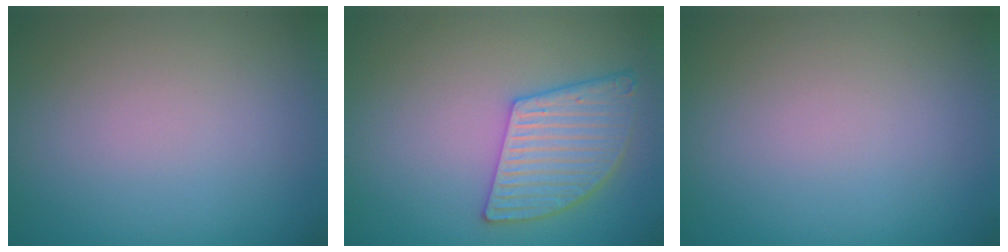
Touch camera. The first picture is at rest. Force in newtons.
{"total": 4.8, "press": 4.3, "slide": 2.1}
{"total": 0.0}